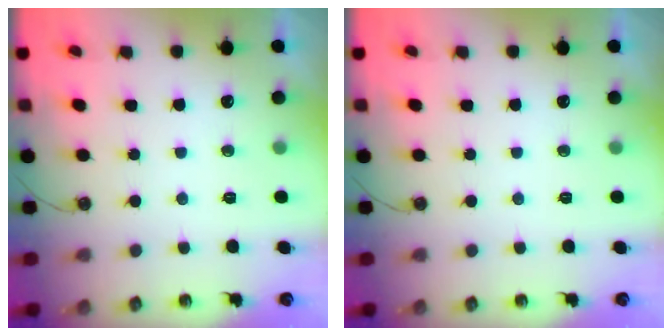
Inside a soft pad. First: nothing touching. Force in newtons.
{"total": 0.0}